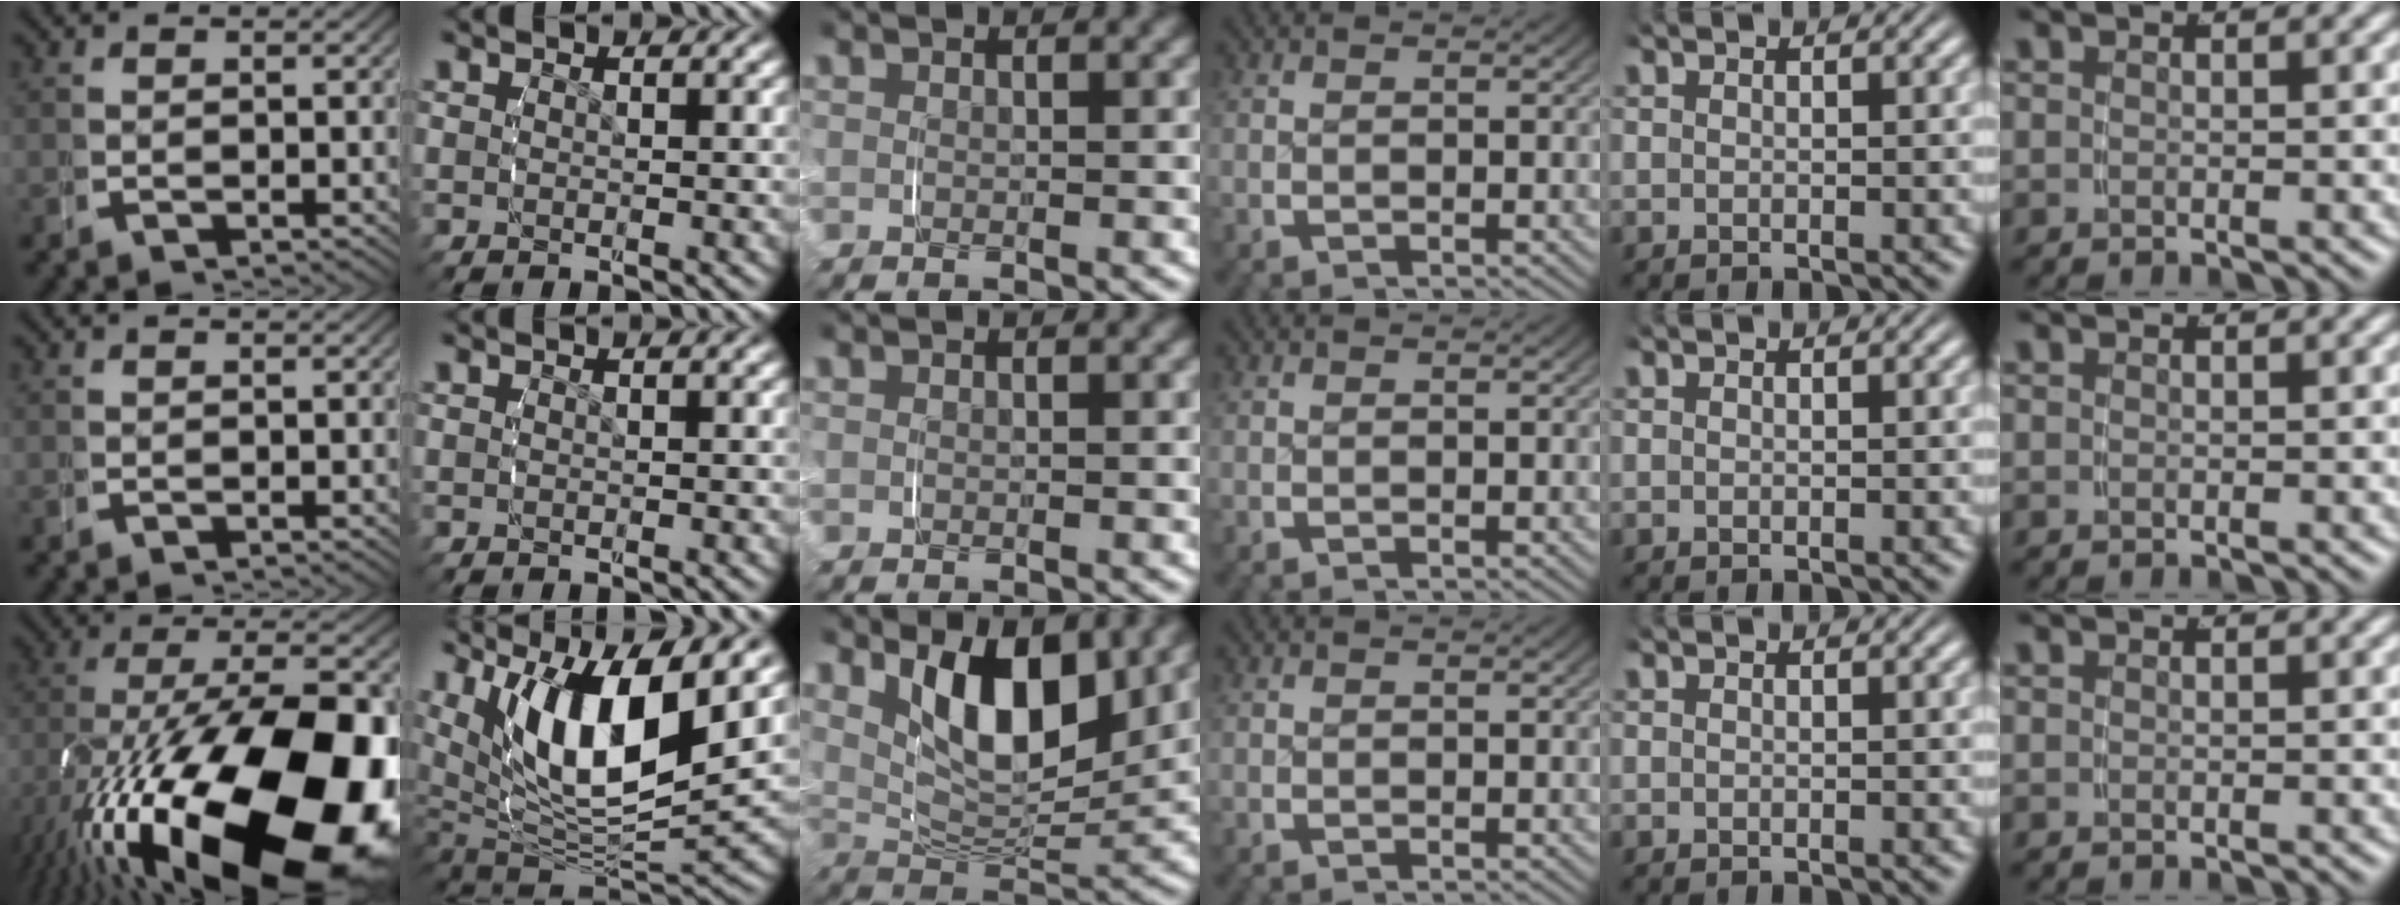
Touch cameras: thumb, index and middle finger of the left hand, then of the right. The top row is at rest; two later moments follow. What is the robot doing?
{"motion": "grasp_and_lifting", "object": "plastic wrap"}